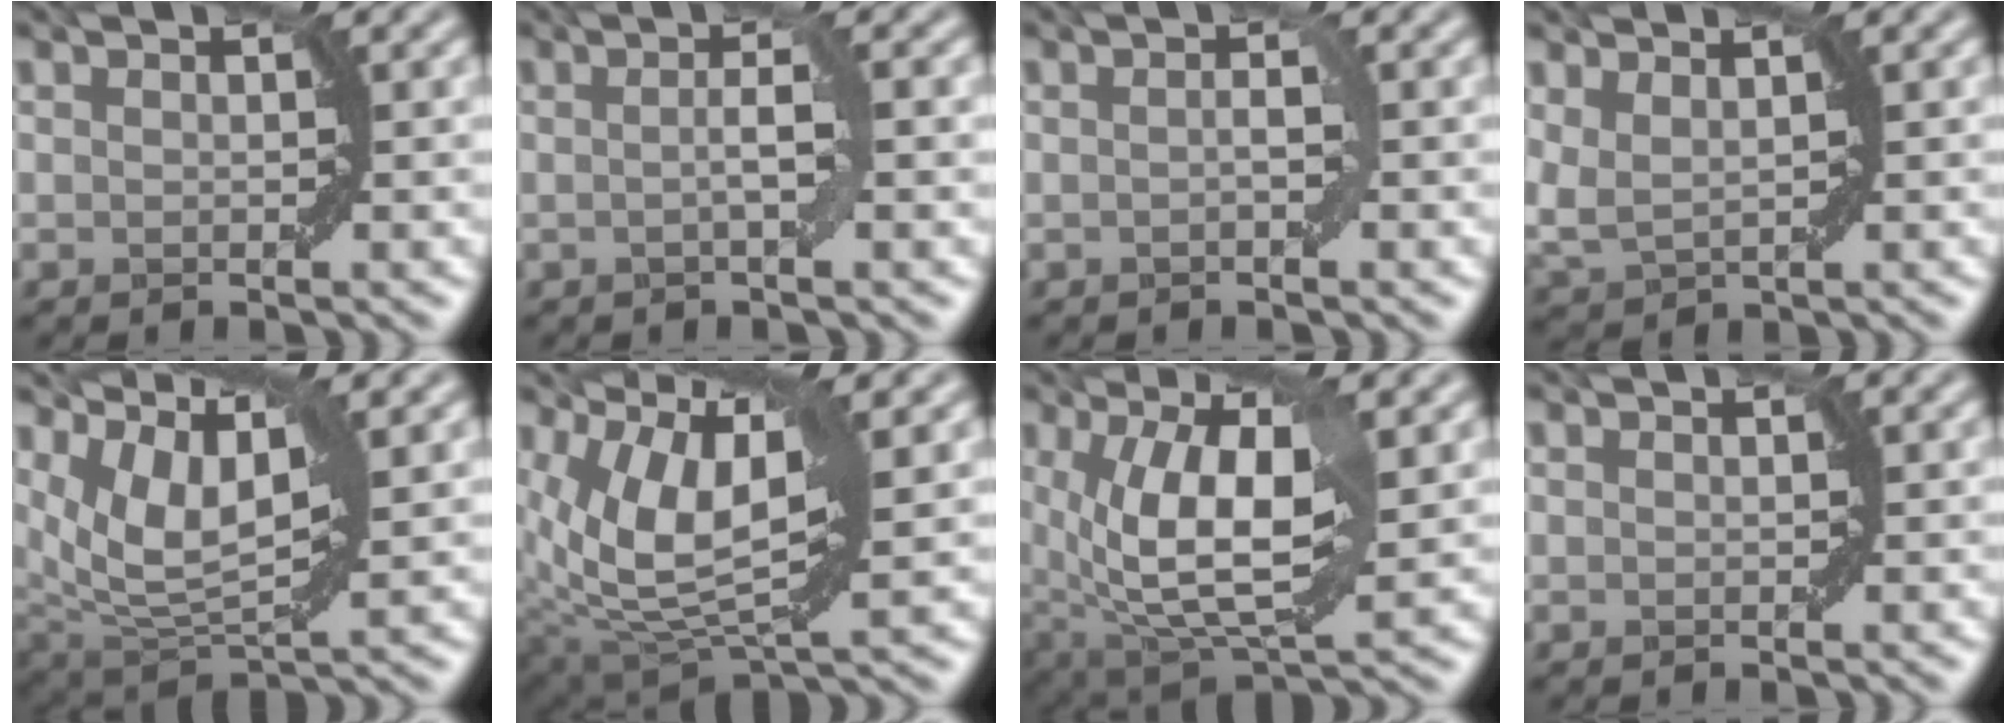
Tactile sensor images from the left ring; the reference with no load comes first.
{"total": 2.5, "force": [-0.1, 0.2, 2.5], "torque": [-0.040, 0.003, -0.004]}
{"total": 1.0, "force": [-0.2, 0.0, 1.0], "torque": [-0.017, 0.003, -0.003]}
{"total": 2.4, "force": [1.5, 0.9, 1.7], "torque": [-0.042, 0.001, 0.034]}
{"total": 6.6, "force": [3.1, 2.7, 5.1], "torque": [-0.112, -0.003, 0.063]}
{"total": 10.5, "force": [2.9, 4.6, 9.0], "torque": [-0.168, 0.000, 0.056]}
{"total": 10.3, "force": [1.4, 4.4, 9.2], "torque": [-0.169, -0.006, 0.023]}
{"total": 0.0}